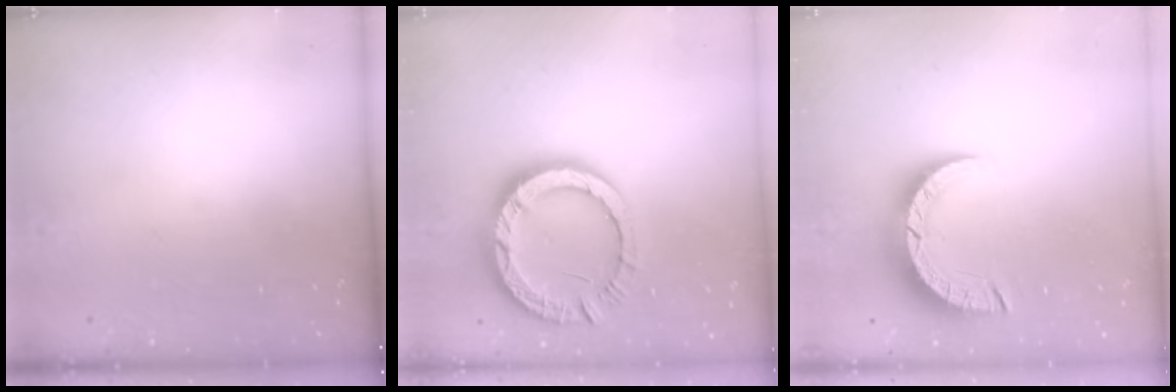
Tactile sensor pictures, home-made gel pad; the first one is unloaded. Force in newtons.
{"total": 12.5, "press": 12.4, "slide": 0.9}
{"total": 6.7, "press": 6.7, "slide": 0.7}